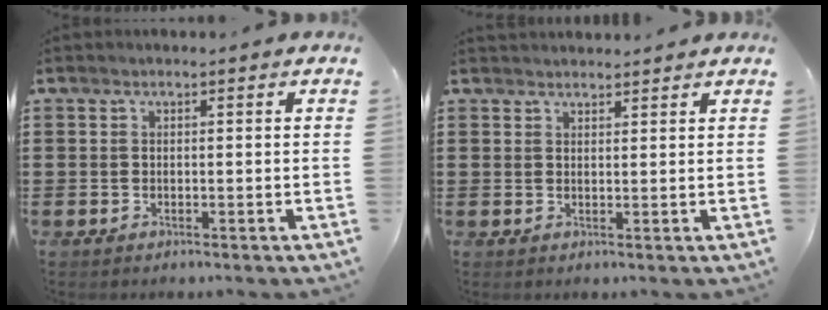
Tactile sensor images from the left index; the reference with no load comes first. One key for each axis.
{"total": 1.8, "fx": 1.7, "fy": 0.5, "fz": -0.2, "tx": 0.000, "ty": 0.000, "tz": 0.034}